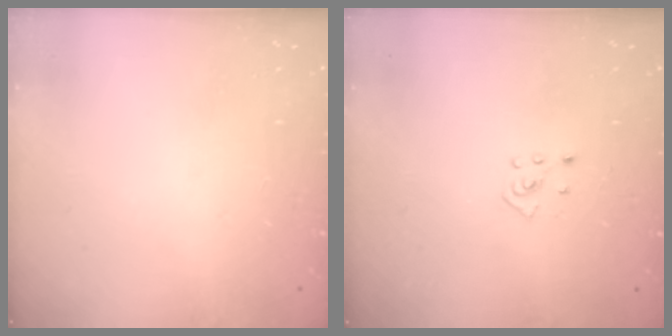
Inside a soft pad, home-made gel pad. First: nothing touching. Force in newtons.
{"total": 3.6, "press": 3.6, "slide": 0.6}